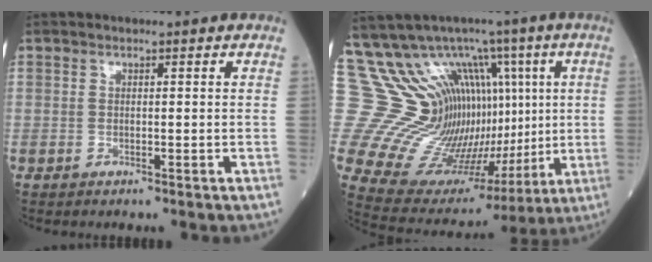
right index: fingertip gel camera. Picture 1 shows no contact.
{"total": 19.4, "force": [5.8, 13.8, 12.4], "torque": [-0.209, 0.073, 0.139]}